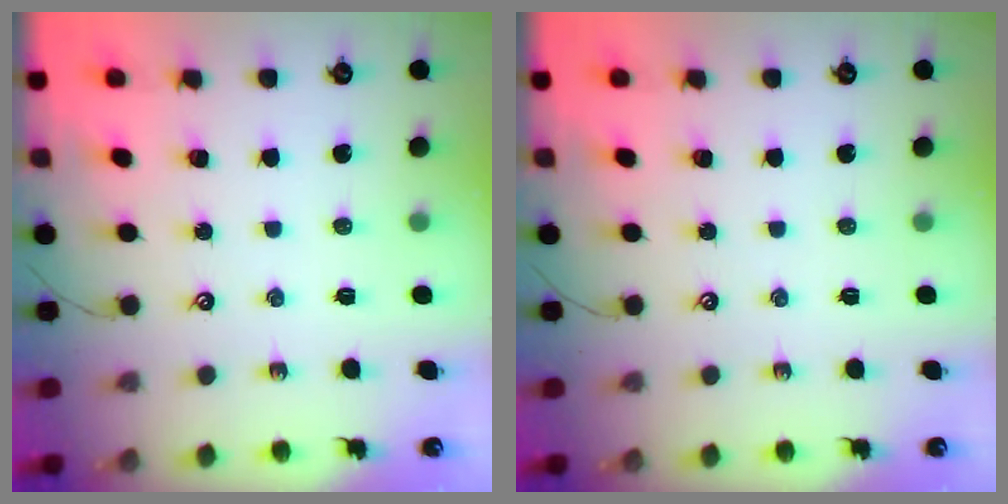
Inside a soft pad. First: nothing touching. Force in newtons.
{"total": 0.0}